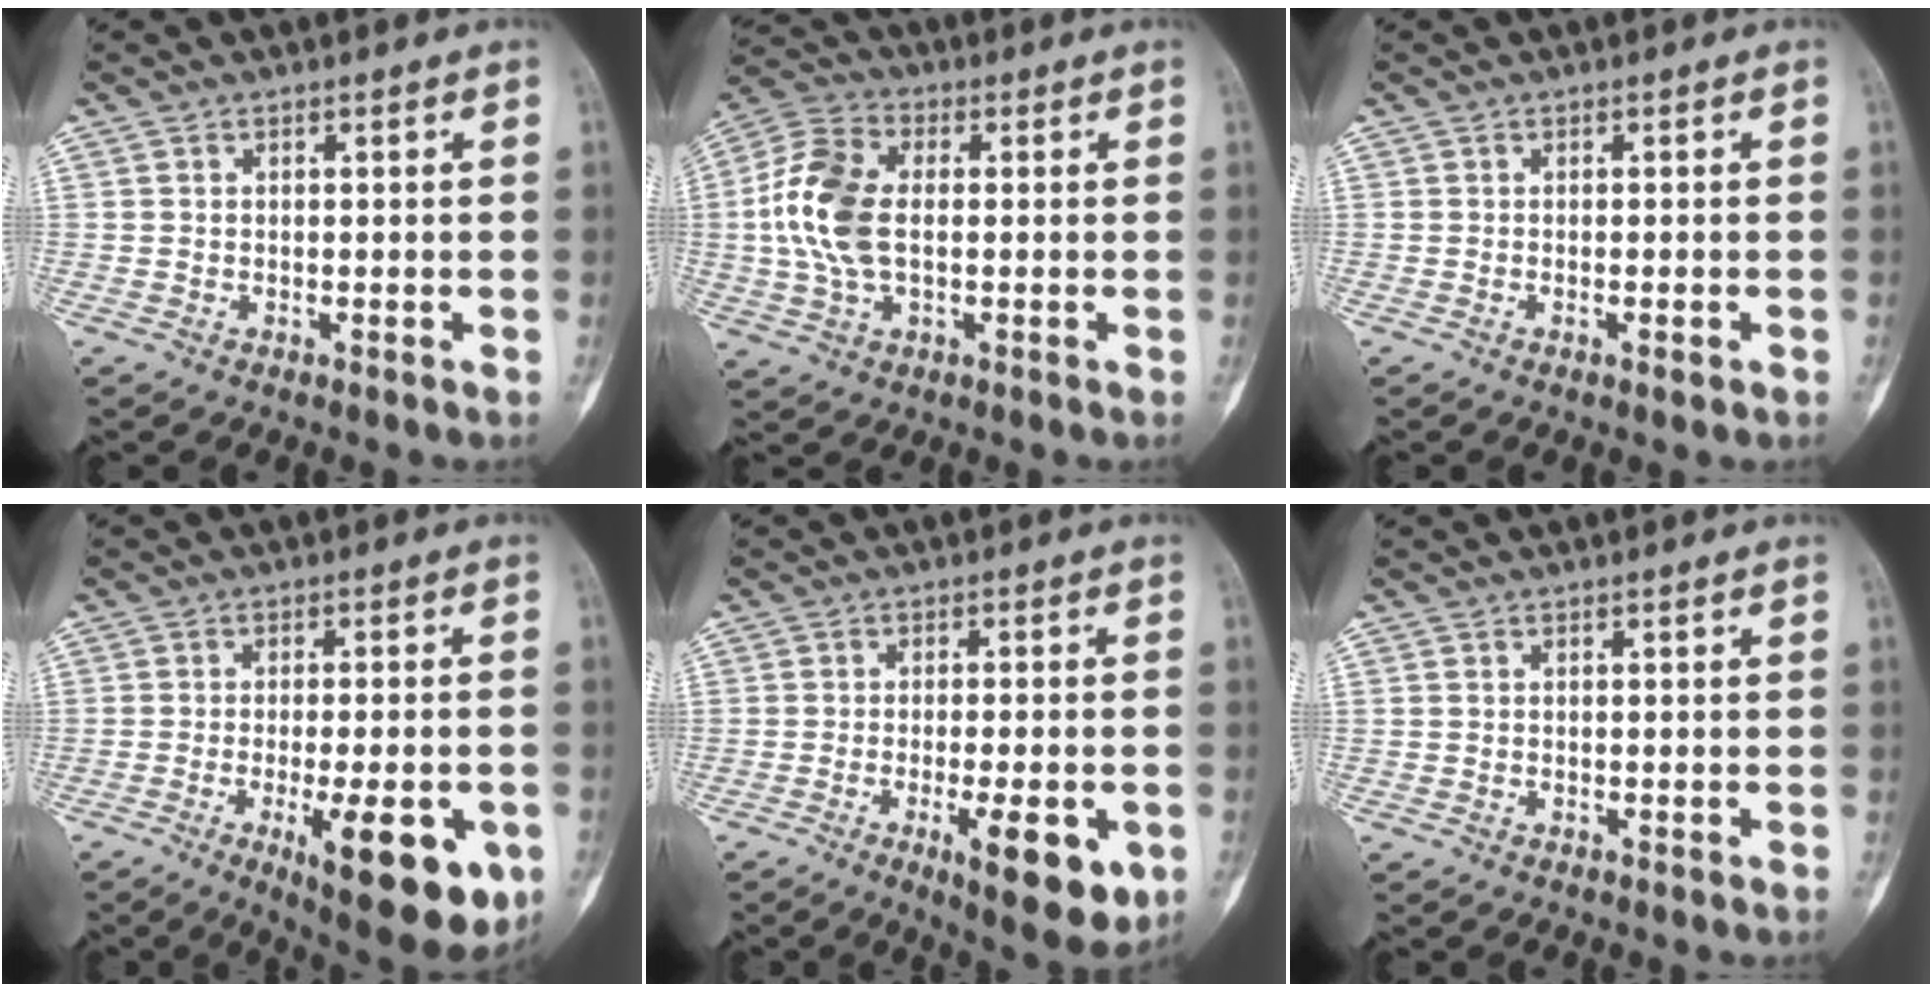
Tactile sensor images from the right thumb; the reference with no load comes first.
{"total": 12.7, "force": [0.4, 7.5, 10.3], "torque": [-0.220, 0.017, 0.004]}
{"total": 1.3, "force": [-0.4, 0.3, 1.1], "torque": [-0.013, 0.002, -0.004]}
{"total": 15.9, "force": [-5.6, 5.2, 13.9], "torque": [-0.148, -0.002, -0.063]}
{"total": 11.5, "force": [-4.1, 3.6, 10.2], "torque": [-0.128, -0.007, -0.050]}
{"total": 0.0}